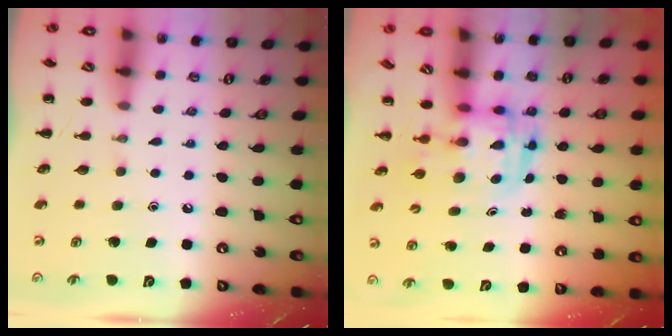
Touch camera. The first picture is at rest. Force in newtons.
{"total": 3.3, "press": 3.2, "slide": 0.6}